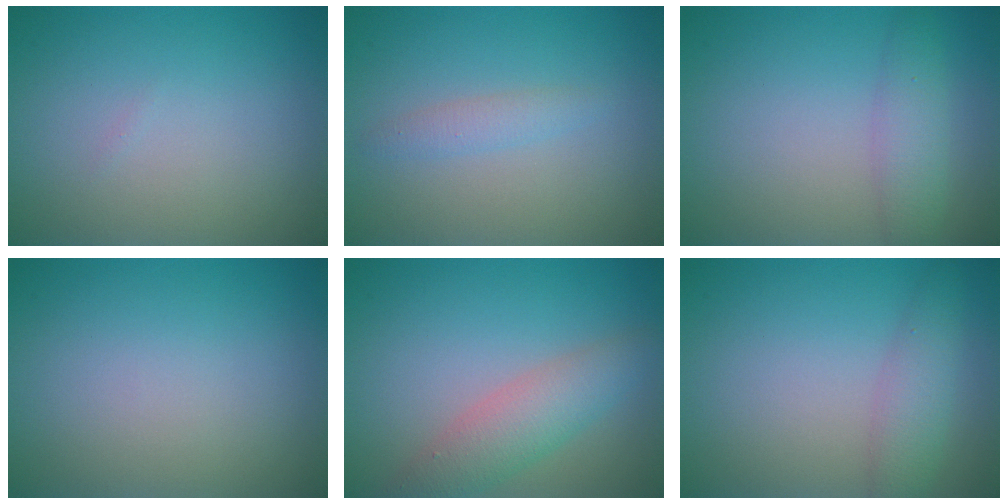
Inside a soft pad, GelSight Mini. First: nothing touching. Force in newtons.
{"total": 1.4, "press": 1.4, "slide": 0.0}
{"total": 2.8, "press": 2.8, "slide": 0.1}
{"total": 0.0}
{"total": 4.0, "press": 4.0, "slide": 0.1}
{"total": 2.8, "press": 2.8, "slide": 0.1}